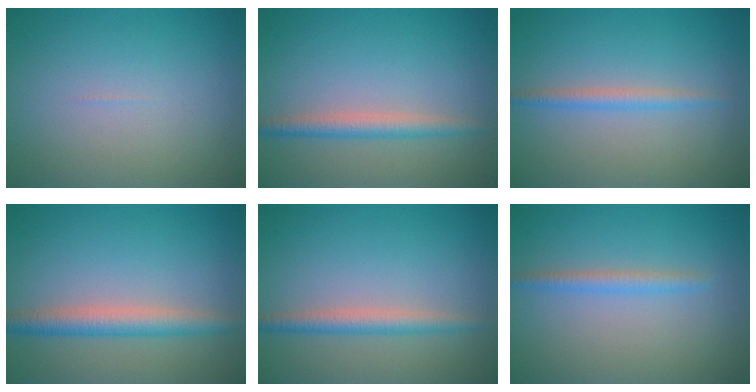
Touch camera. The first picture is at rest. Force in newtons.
{"total": 2.4, "press": 2.4, "slide": 0.1}
{"total": 1.7, "press": 1.7, "slide": 0.0}
{"total": 3.3, "press": 3.3, "slide": 0.0}
{"total": 2.4, "press": 2.4, "slide": 0.1}
{"total": 1.6, "press": 1.6, "slide": 0.0}